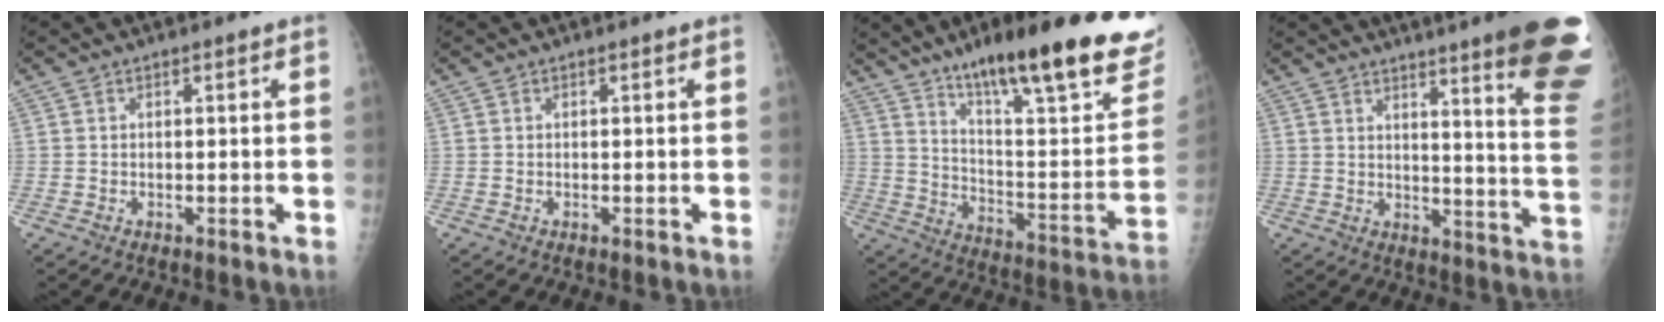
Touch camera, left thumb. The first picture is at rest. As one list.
[{"total": 0.0}, {"total": 30.4, "force": [19.5, 6.4, 22.4], "torque": [-0.289, -0.064, 0.297]}, {"total": 21.6, "force": [14.9, 1.5, 15.6], "torque": [-0.169, -0.098, 0.180]}]